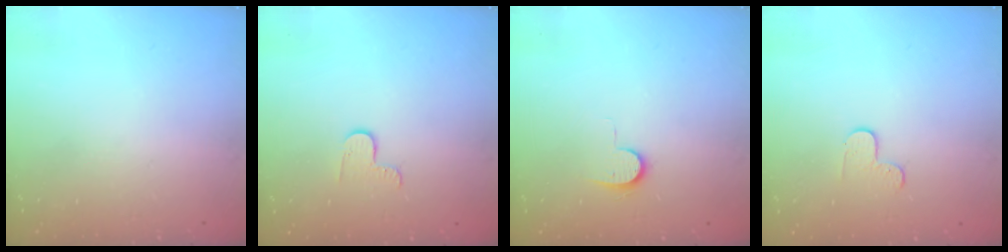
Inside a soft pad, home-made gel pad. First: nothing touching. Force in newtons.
{"total": 3.3, "press": 3.3, "slide": 0.4}
{"total": 7.5, "press": 7.4, "slide": 0.8}
{"total": 4.2, "press": 4.1, "slide": 0.5}